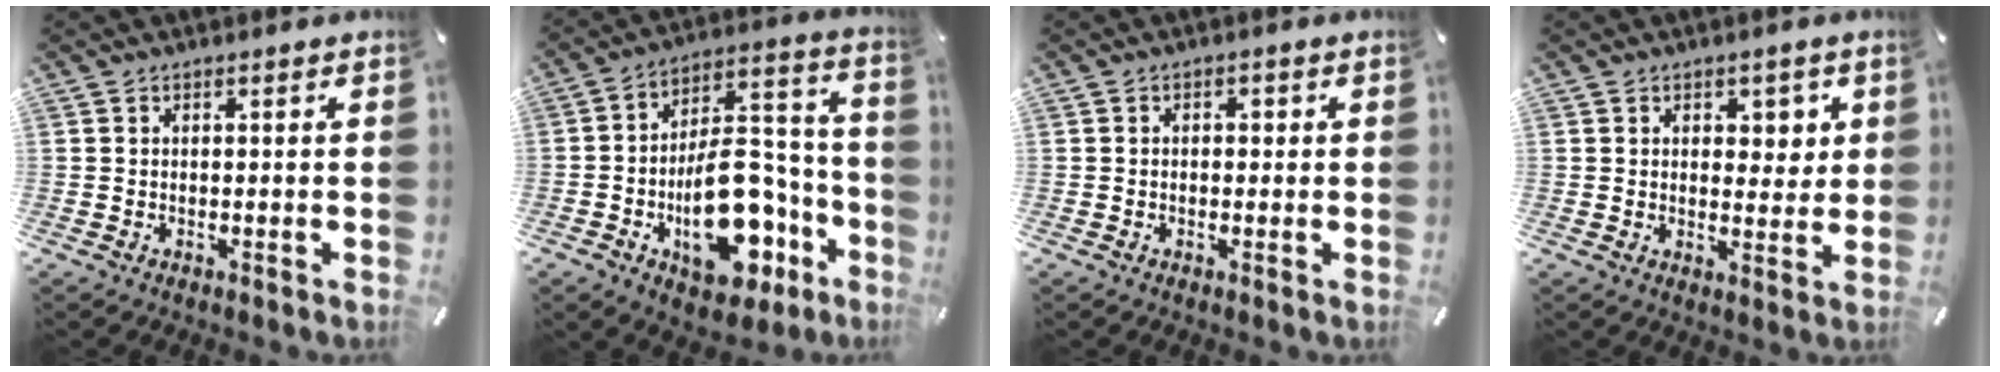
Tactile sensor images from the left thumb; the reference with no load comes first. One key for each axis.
{"total": 21.9, "fx": -8.9, "fy": 12.8, "fz": 15.4, "tx": -0.219, "ty": 0.039, "tz": -0.133}
{"total": 1.5, "fx": -0.3, "fy": 1.1, "fz": 0.9, "tx": -0.016, "ty": 0.007, "tz": -0.009}
{"total": 4.3, "fx": 1.8, "fy": 3.3, "fz": 2.1, "tx": -0.010, "ty": -0.005, "tz": 0.024}